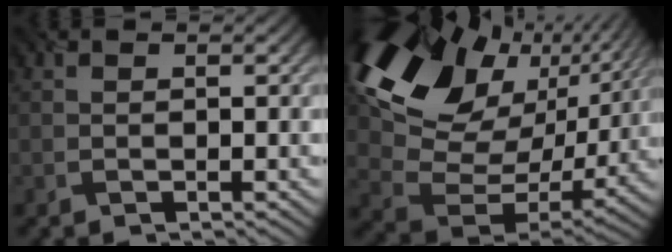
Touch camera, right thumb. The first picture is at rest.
{"total": 19.4, "force": [10.0, 12.1, 11.6], "torque": [-0.243, 0.034, 0.180]}